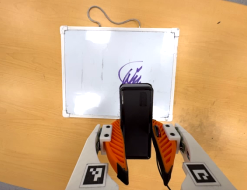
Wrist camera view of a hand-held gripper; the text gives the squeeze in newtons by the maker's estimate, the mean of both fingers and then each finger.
{"total": 10.0, "left": 7.9, "right": 12.1}